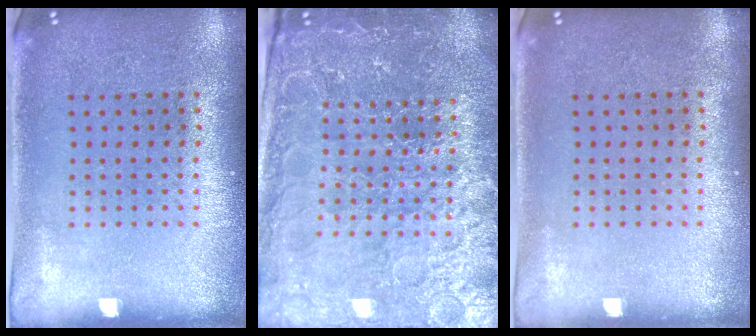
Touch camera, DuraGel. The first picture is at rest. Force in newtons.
{"total": 4.9, "press": 4.6, "slide": 1.7}
{"total": 0.0}